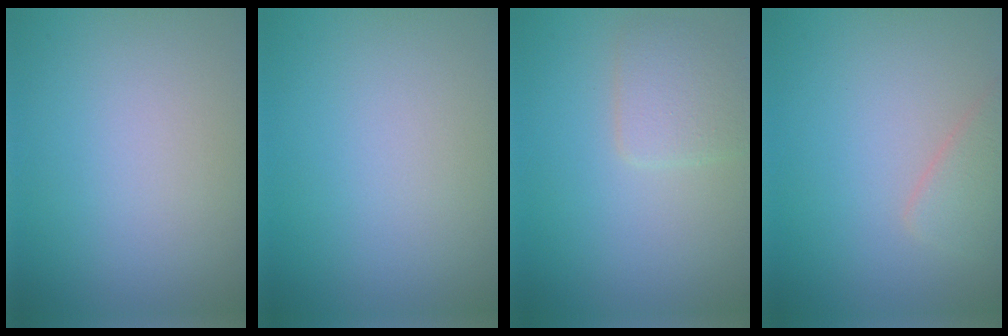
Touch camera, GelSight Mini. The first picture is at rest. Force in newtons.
{"total": 0.0}
{"total": 2.5, "press": 2.5, "slide": 0.1}
{"total": 2.0, "press": 2.0, "slide": 0.1}